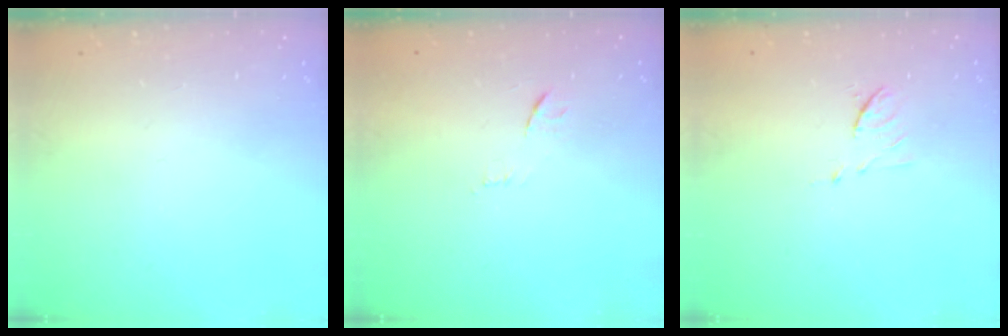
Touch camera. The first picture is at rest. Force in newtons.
{"total": 8.1, "press": 8.0, "slide": 0.7}
{"total": 6.0, "press": 5.9, "slide": 0.6}